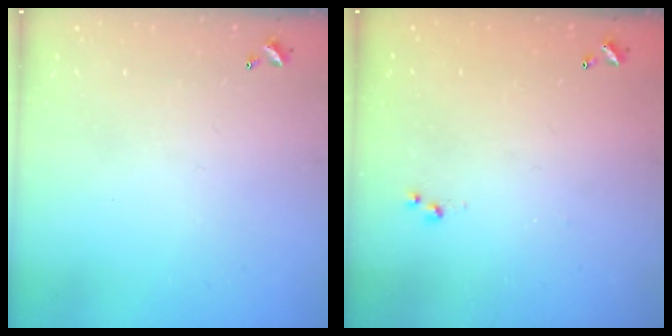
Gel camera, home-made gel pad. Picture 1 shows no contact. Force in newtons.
{"total": 3.0, "press": 3.0, "slide": 0.4}